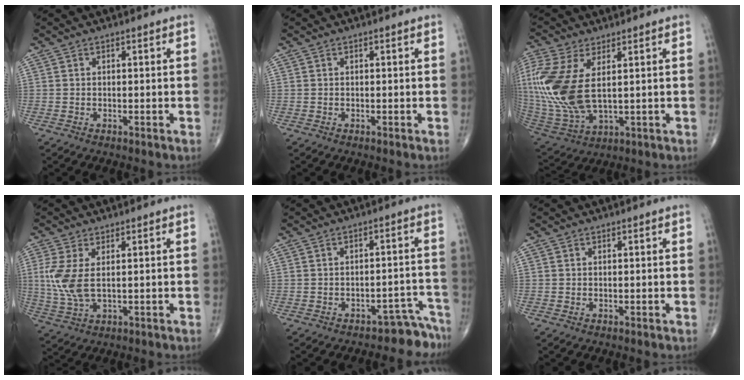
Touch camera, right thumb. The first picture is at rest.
{"total": 0.0}
{"total": 17.6, "force": [3.0, 8.6, 15.1], "torque": [-0.367, -0.022, 0.071]}
{"total": 7.1, "force": [1.1, 3.2, 6.3], "torque": [-0.162, -0.012, 0.031]}
{"total": 5.1, "force": [-4.6, 2.0, -0.5], "torque": [0.038, 0.091, -0.060]}
{"total": 0.0}